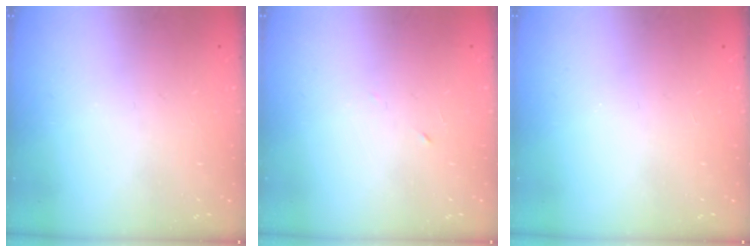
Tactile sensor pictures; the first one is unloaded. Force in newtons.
{"total": 2.7, "press": 2.5, "slide": 1.0}
{"total": 0.0}